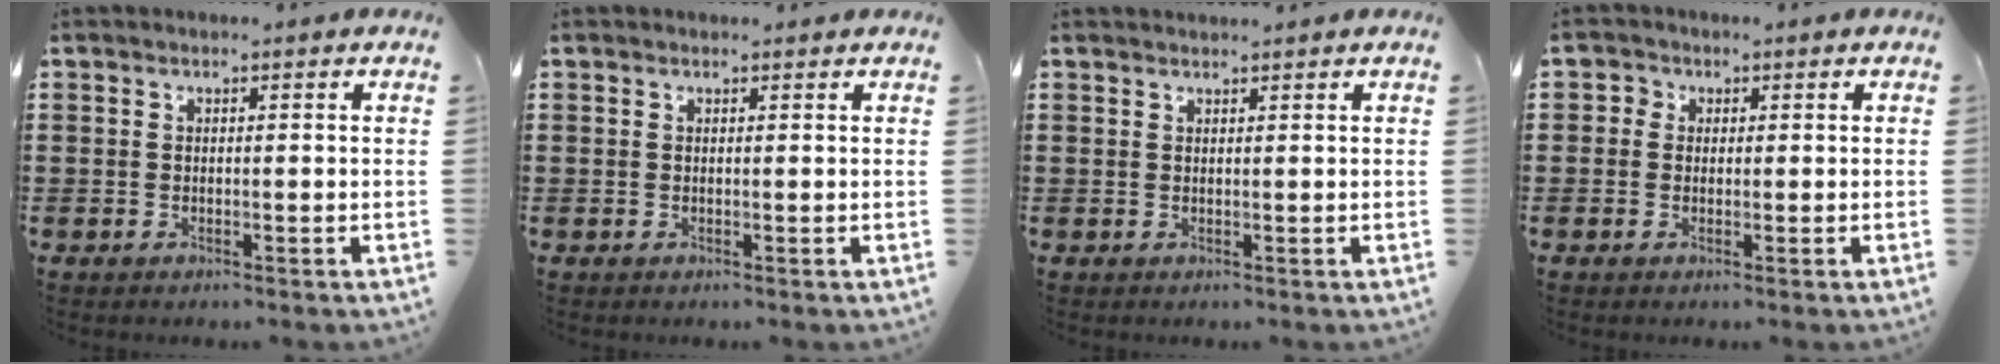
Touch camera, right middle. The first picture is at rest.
{"total": 0.0}
{"total": 0.9, "force": [0.9, -0.2, 0.1], "torque": [-0.002, 0.000, 0.017]}
{"total": 1.2, "force": [0.1, 1.2, -0.1], "torque": [-0.005, 0.007, -0.001]}